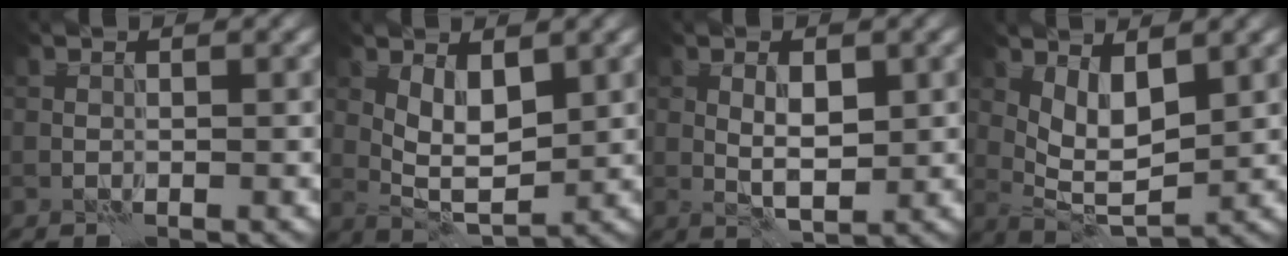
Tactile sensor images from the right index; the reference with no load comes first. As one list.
[{"total": 4.0, "force": [0.9, 1.7, 3.5], "torque": [-0.062, -0.006, 0.018]}, {"total": 2.8, "force": [0.2, 1.1, 2.6], "torque": [-0.044, -0.003, 0.004]}, {"total": 4.3, "force": [1.4, 1.7, 3.6], "torque": [-0.068, -0.013, 0.029]}]